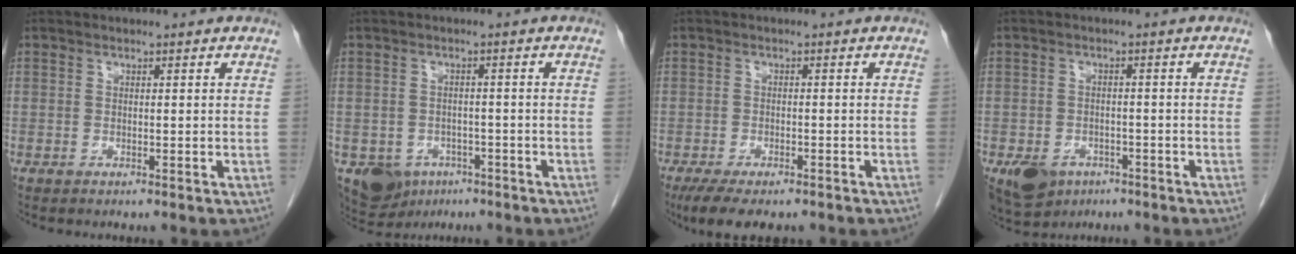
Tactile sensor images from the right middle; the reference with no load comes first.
{"total": 8.8, "force": [-4.8, 6.9, 2.8], "torque": [-0.062, 0.002, -0.062]}
{"total": 7.8, "force": [-5.9, 2.8, 4.3], "torque": [-0.062, -0.010, -0.087]}
{"total": 6.8, "force": [-4.1, 4.6, 2.9], "torque": [-0.050, -0.001, -0.058]}